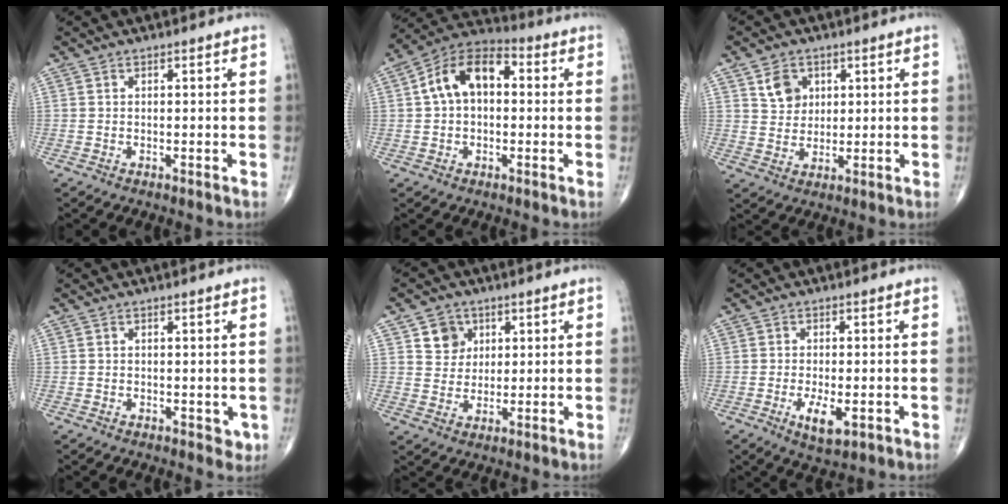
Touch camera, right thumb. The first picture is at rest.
{"total": 12.0, "force": [1.5, 7.6, 9.1], "torque": [-0.145, 0.036, 0.012]}
{"total": 5.7, "force": [2.5, 4.5, 2.4], "torque": [-0.021, -0.015, 0.047]}
{"total": 1.6, "force": [0.1, 1.2, 1.0], "torque": [-0.007, -0.001, 0.005]}
{"total": 5.8, "force": [2.4, 5.0, 1.6], "torque": [-0.002, -0.010, 0.043]}
{"total": 6.0, "force": [-1.8, 2.4, 5.2], "torque": [-0.087, -0.011, -0.024]}